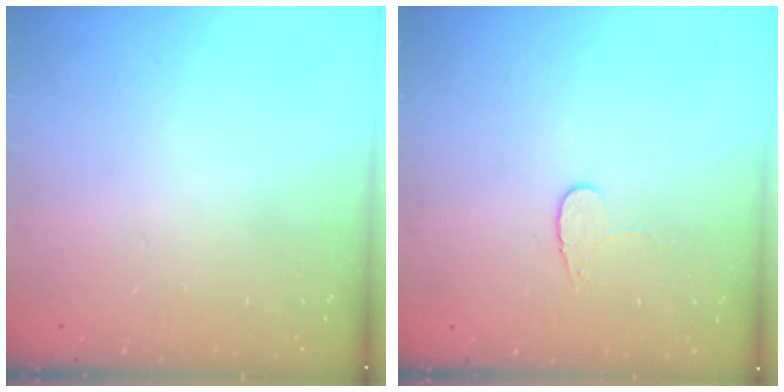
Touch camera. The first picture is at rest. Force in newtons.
{"total": 4.4, "press": 4.4, "slide": 0.5}